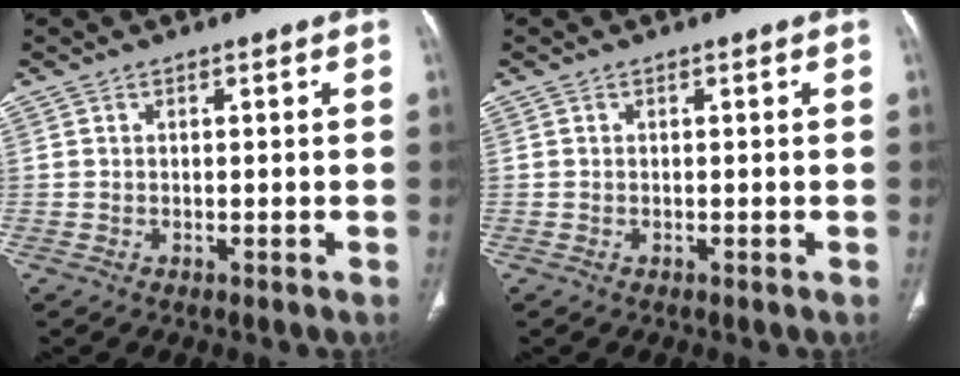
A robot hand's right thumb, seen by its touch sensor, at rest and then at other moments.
{"total": 0.0}